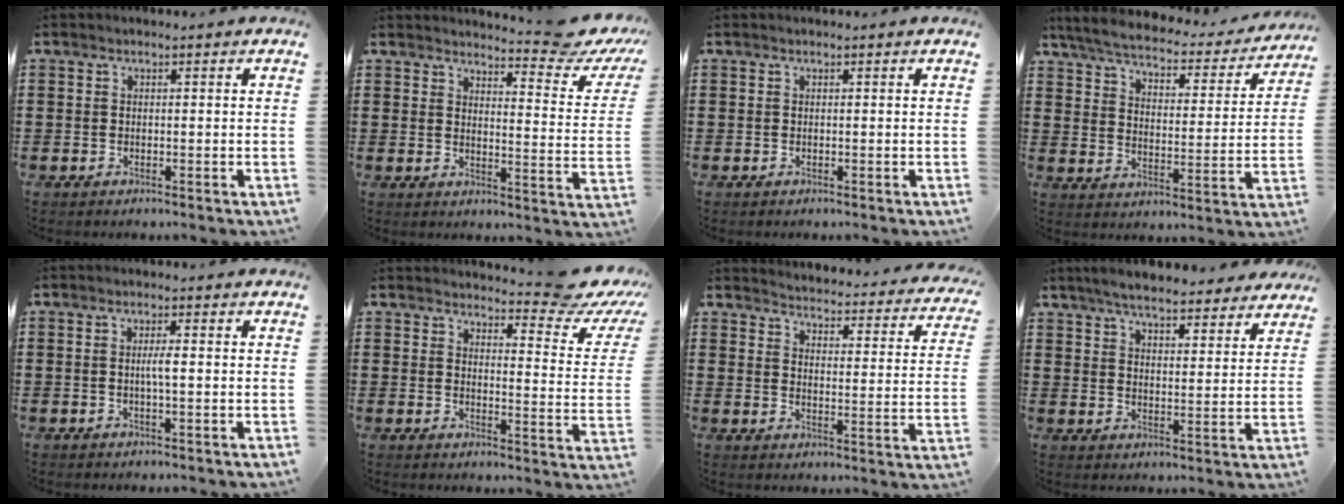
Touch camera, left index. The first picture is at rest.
{"total": 6.1, "force": [5.3, 0.1, 2.9], "torque": [-0.046, -0.038, 0.087]}
{"total": 0.0}
{"total": 4.5, "force": [4.2, 0.3, 1.7], "torque": [-0.056, -0.029, 0.067]}
{"total": 2.1, "force": [0.1, 0.0, 2.1], "torque": [-0.041, -0.004, 0.001]}
{"total": 6.3, "force": [5.6, 0.4, 3.0], "torque": [-0.049, -0.039, 0.093]}
{"total": 3.3, "force": [3.3, -0.6, 0.2], "torque": [-0.018, -0.043, 0.048]}
{"total": 5.7, "force": [5.4, 0.5, 1.7], "torque": [-0.056, -0.021, 0.099]}